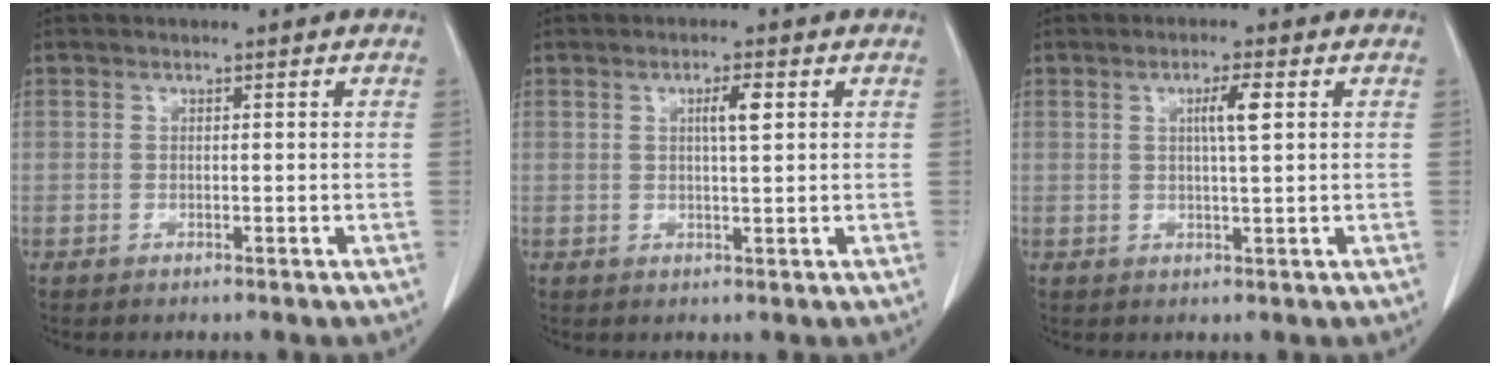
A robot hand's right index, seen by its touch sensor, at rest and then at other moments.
{"total": 2.8, "force": [0.9, 0.2, 2.6], "torque": [-0.044, 0.002, 0.014]}
{"total": 3.3, "force": [1.0, -0.1, 3.2], "torque": [-0.053, 0.001, 0.015]}